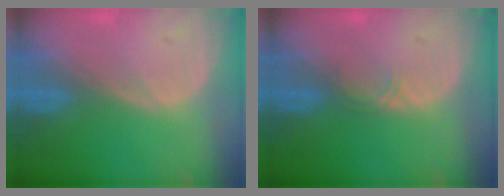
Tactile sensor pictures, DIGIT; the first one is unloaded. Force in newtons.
{"total": 1.1, "press": 1.1, "slide": 0.1}